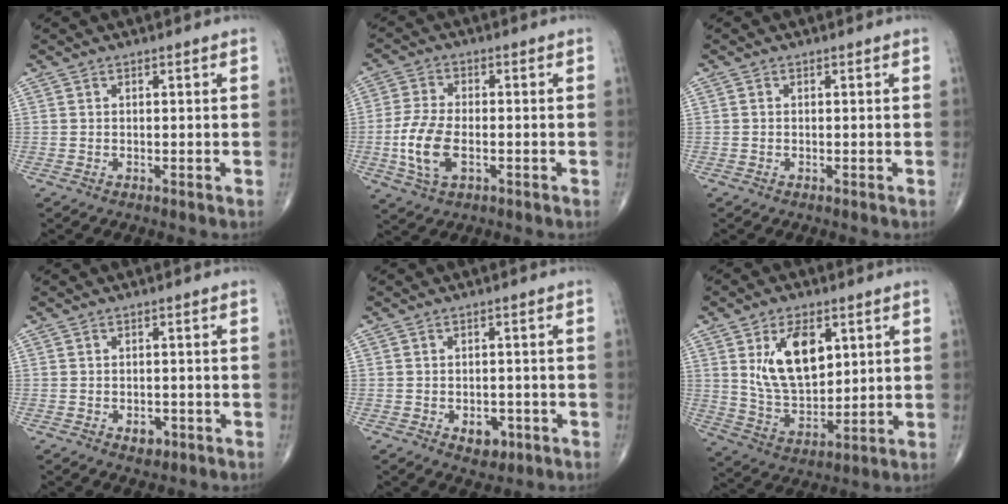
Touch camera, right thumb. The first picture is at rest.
{"total": 8.9, "force": [-2.2, 4.6, 7.3], "torque": [-0.159, 0.005, -0.043]}
{"total": 0.0}
{"total": 2.4, "force": [-1.1, 1.6, 1.4], "torque": [-0.008, 0.003, -0.010]}
{"total": 4.0, "force": [-1.6, 2.6, 2.5], "torque": [-0.015, 0.006, -0.017]}
{"total": 13.5, "force": [4.6, 7.5, 10.2], "torque": [-0.158, -0.026, 0.098]}